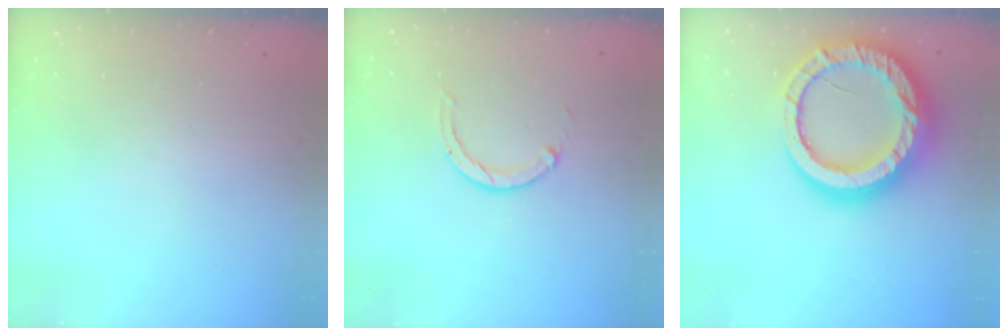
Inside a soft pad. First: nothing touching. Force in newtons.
{"total": 2.0, "press": 2.0, "slide": 0.3}
{"total": 25.1, "press": 25.0, "slide": 2.5}